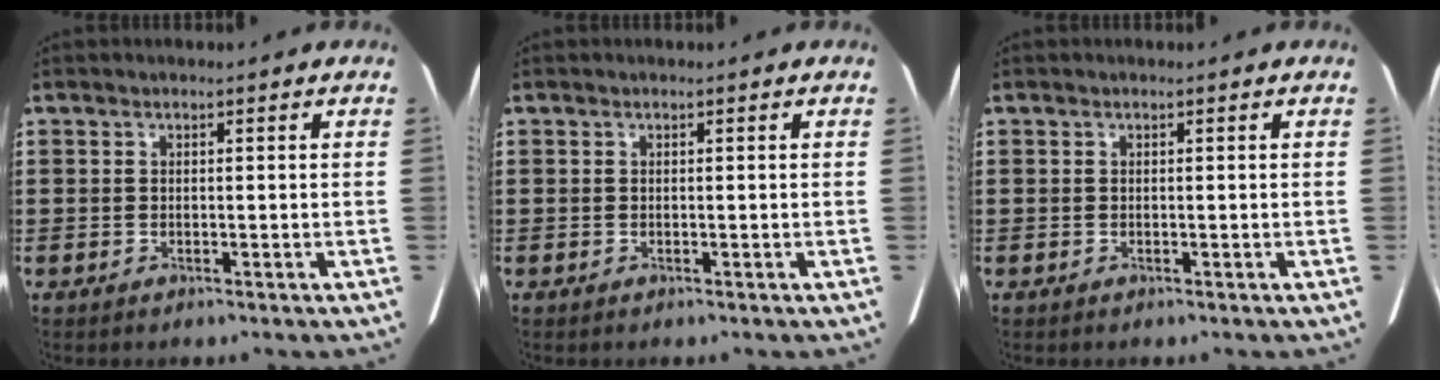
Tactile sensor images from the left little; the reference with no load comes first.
{"total": 0.0}
{"total": 0.0}